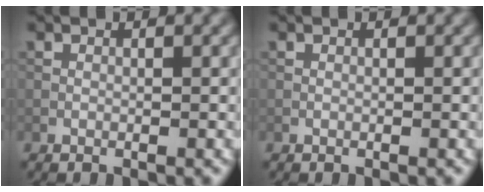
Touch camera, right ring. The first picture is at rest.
{"total": 0.0}